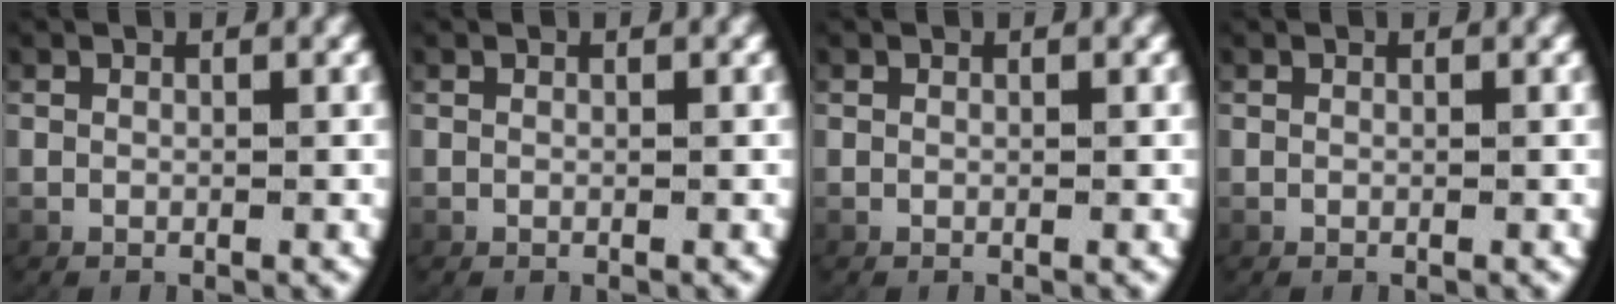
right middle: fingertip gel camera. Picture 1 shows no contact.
{"total": 0.0}
{"total": 0.0}
{"total": 0.0}